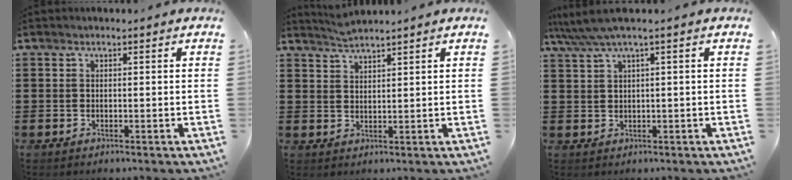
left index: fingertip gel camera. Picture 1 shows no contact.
{"total": 2.2, "force": [2.1, -0.3, 0.4], "torque": [-0.013, -0.001, 0.042]}
{"total": 2.8, "force": [0.9, -0.1, 2.7], "torque": [-0.059, -0.005, 0.011]}